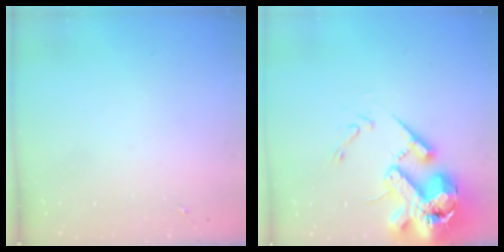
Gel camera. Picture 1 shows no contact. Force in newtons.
{"total": 20.8, "press": 20.5, "slide": 3.5}